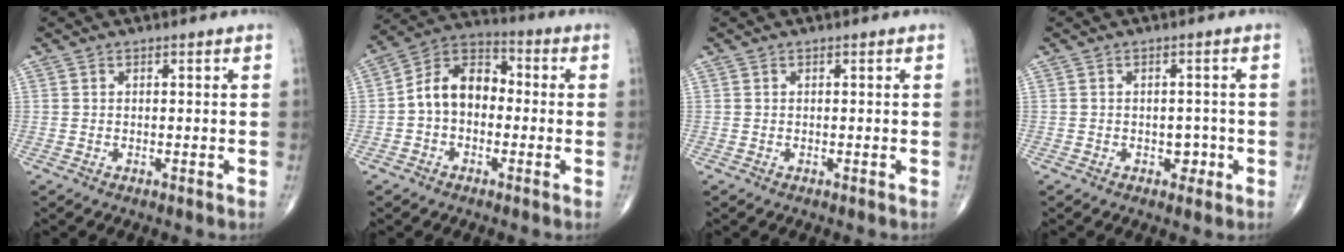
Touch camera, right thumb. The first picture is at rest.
{"total": 10.8, "force": [-0.8, 7.7, 7.5], "torque": [-0.107, 0.037, -0.032]}
{"total": 0.0}
{"total": 2.5, "force": [-0.8, 1.9, 1.4], "torque": [-0.002, 0.006, -0.012]}